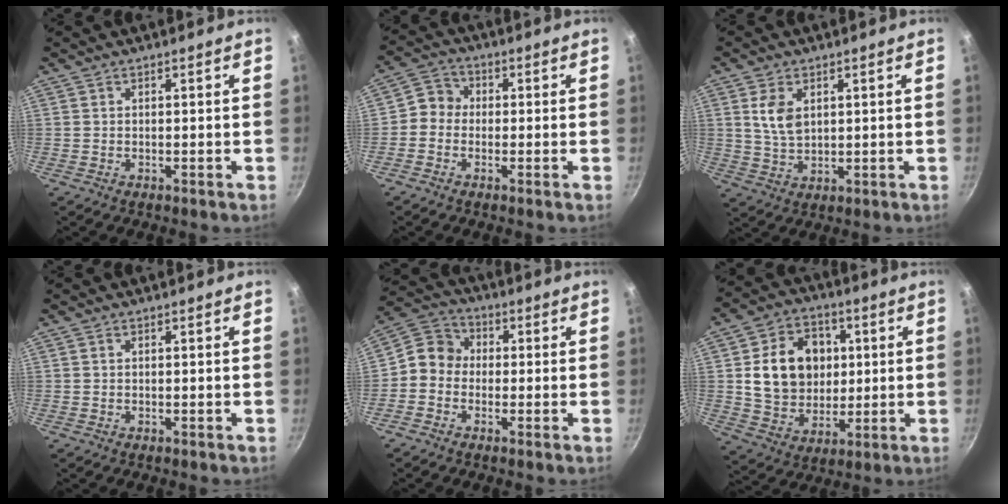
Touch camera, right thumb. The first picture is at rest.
{"total": 4.5, "force": [-0.7, 4.0, 1.8], "torque": [-0.009, 0.017, -0.032]}
{"total": 6.2, "force": [1.9, 3.9, 4.4], "torque": [-0.076, -0.012, 0.041]}
{"total": 0.0}
{"total": 6.7, "force": [-1.0, 6.0, 2.8], "torque": [-0.032, 0.024, -0.046]}
{"total": 16.2, "force": [2.3, 13.0, 9.4], "torque": [-0.127, 0.007, 0.045]}